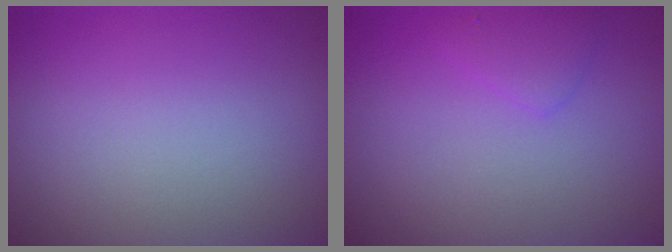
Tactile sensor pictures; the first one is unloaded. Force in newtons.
{"total": 1.3, "press": 1.3, "slide": 0.1}